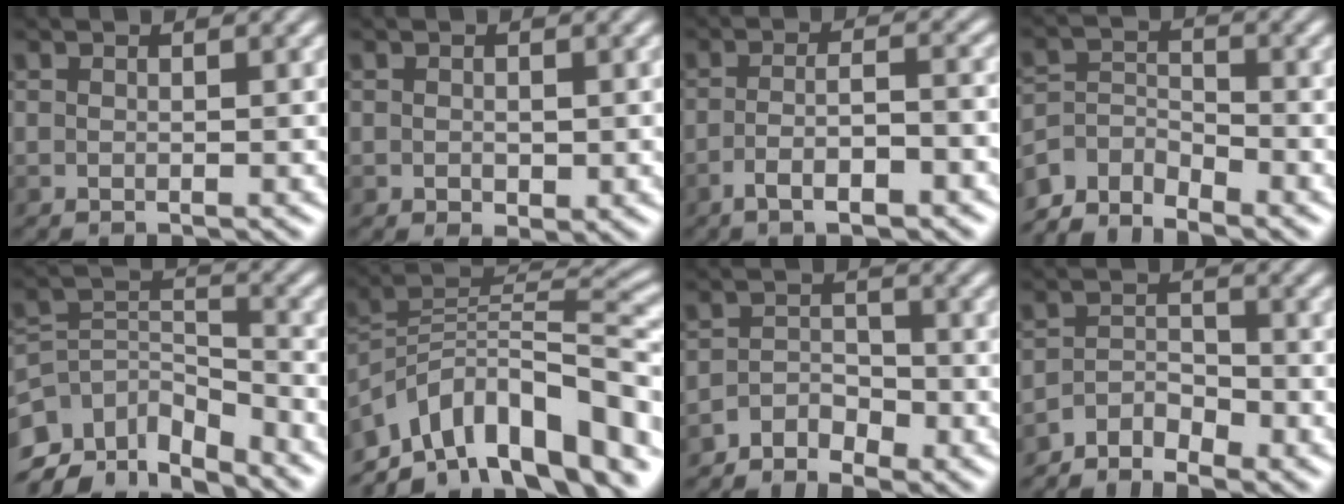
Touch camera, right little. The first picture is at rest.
{"total": 1.4, "force": [-0.2, 0.8, 1.1], "torque": [-0.013, -0.002, 0.000]}
{"total": 4.6, "force": [-2.3, 1.2, 3.8], "torque": [-0.068, 0.004, -0.042]}
{"total": 4.4, "force": [-3.9, 1.7, 1.2], "torque": [-0.018, 0.000, -0.083]}
{"total": 8.4, "force": [-5.8, 4.1, 4.6], "torque": [-0.080, -0.004, -0.114]}
{"total": 12.8, "force": [-8.0, 5.4, 8.4], "torque": [-0.145, 0.036, -0.144]}
{"total": 2.8, "force": [-2.1, 1.5, 0.9], "torque": [-0.015, 0.006, -0.045]}
{"total": 3.3, "force": [-2.7, 1.3, 1.3], "torque": [-0.021, 0.002, -0.059]}